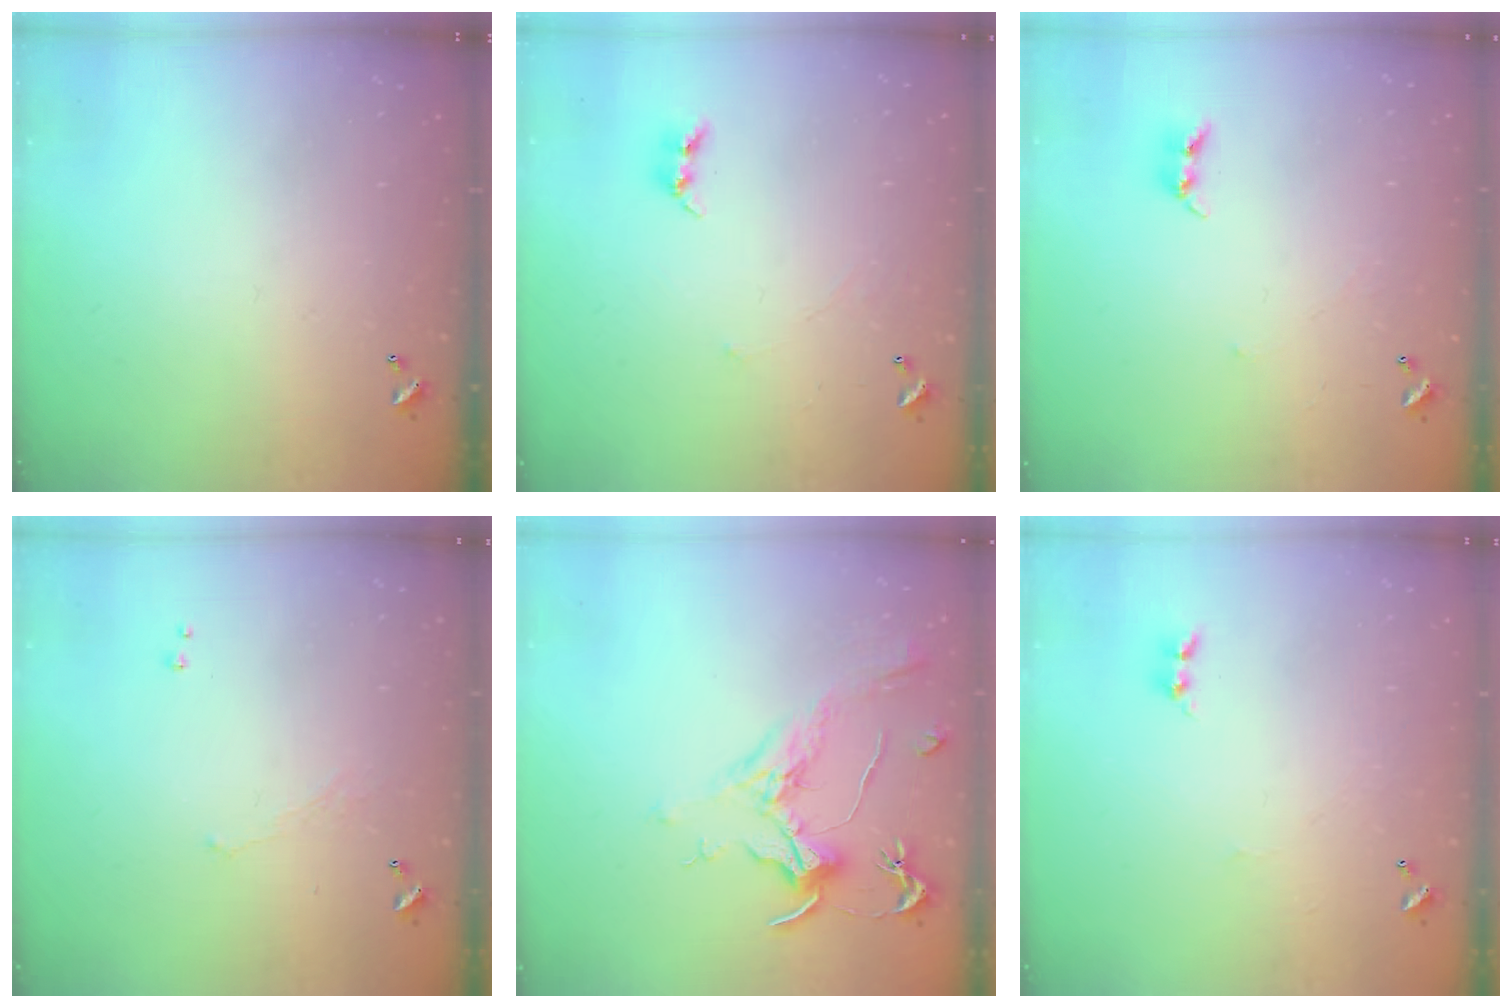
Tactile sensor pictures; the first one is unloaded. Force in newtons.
{"total": 2.7, "press": 2.7, "slide": 0.3}
{"total": 2.4, "press": 2.4, "slide": 0.2}
{"total": 1.1, "press": 1.0, "slide": 0.6}
{"total": 2.1, "press": 2.0, "slide": 0.8}
{"total": 1.7, "press": 1.6, "slide": 0.5}